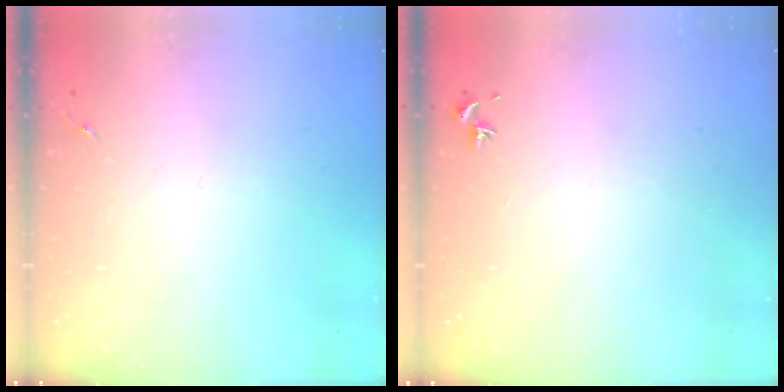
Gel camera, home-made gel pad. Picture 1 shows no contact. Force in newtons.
{"total": 0.7, "press": 0.5, "slide": 0.4}